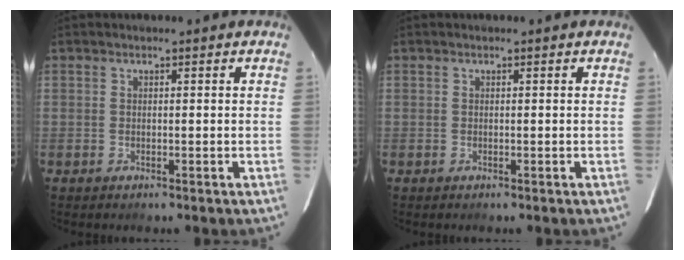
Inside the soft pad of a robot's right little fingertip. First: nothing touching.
{"total": 0.0}